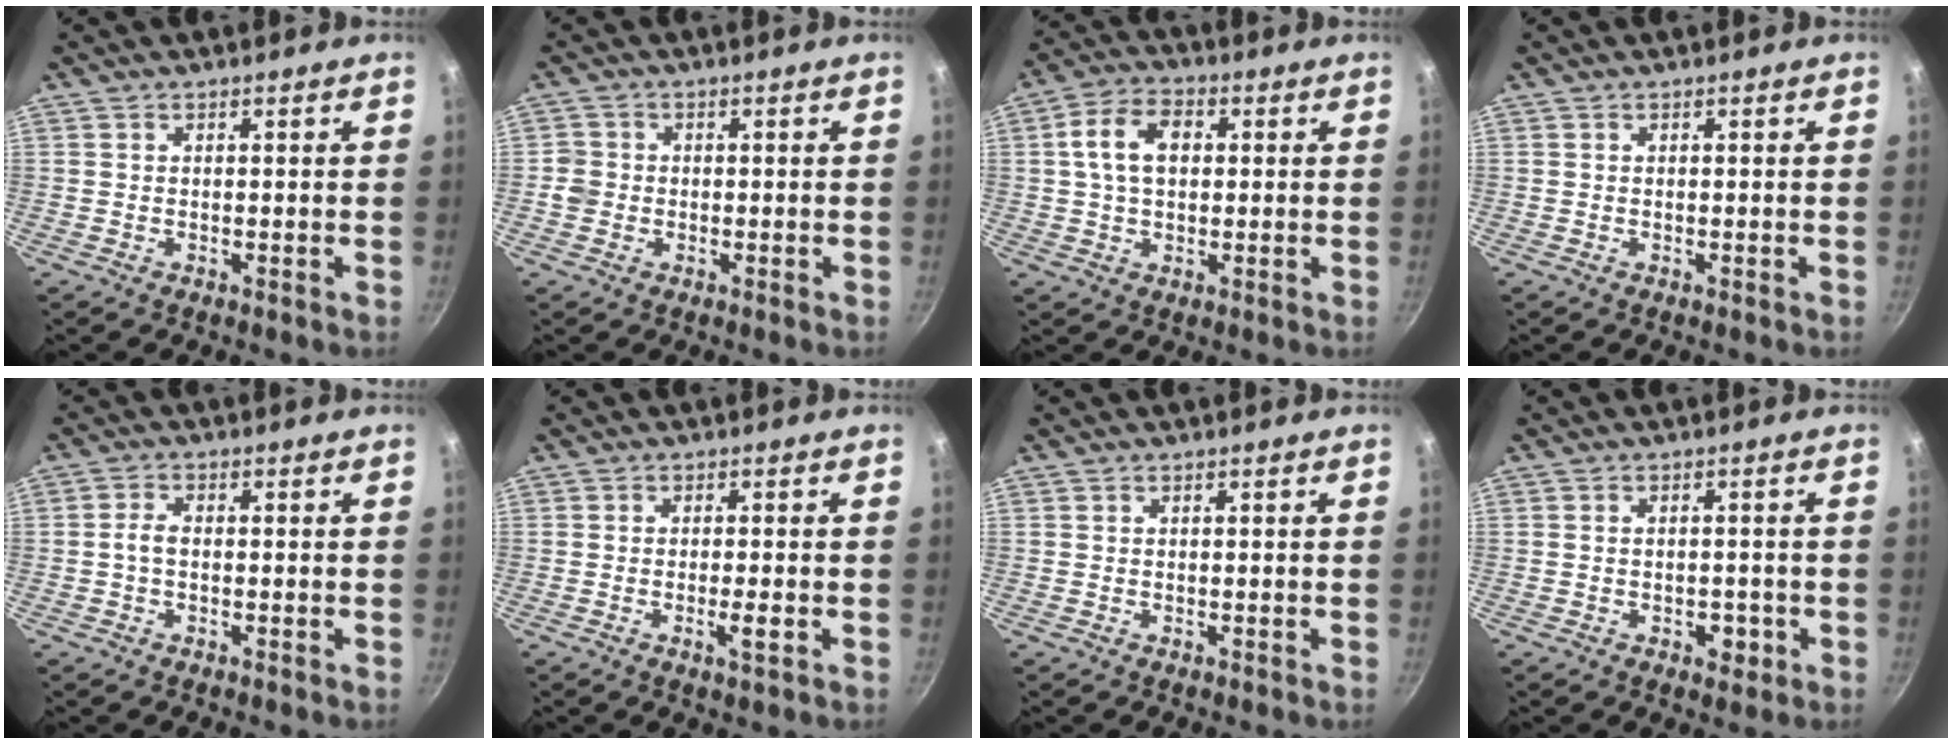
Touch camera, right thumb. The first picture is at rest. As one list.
[{"total": 3.0, "force": [-0.6, 2.8, 0.9], "torque": [-0.004, 0.012, -0.014]}, {"total": 9.2, "force": [1.4, 6.3, 6.5], "torque": [-0.100, 0.017, 0.018]}, {"total": 0.0}, {"total": 2.6, "force": [-0.4, 1.6, 2.0], "torque": [-0.041, 0.012, -0.011]}, {"total": 2.8, "force": [-0.9, 0.4, 2.6], "torque": [-0.050, 0.002, -0.017]}, {"total": 0.0}, {"total": 3.4, "force": [-1.2, 2.1, 2.3], "torque": [-0.023, 0.007, -0.014]}]